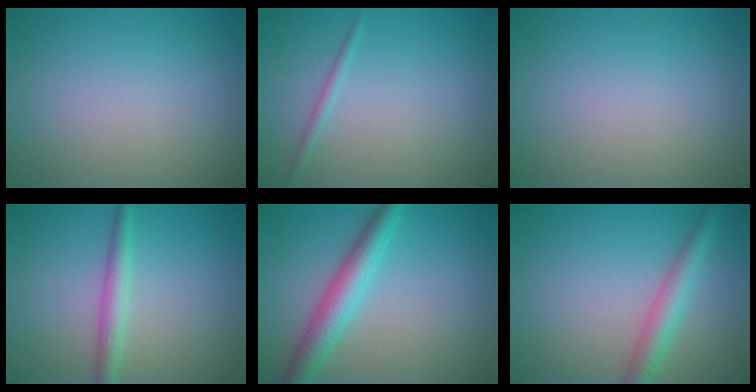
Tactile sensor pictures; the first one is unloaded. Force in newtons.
{"total": 0.8, "press": 0.8, "slide": 0.0}
{"total": 0.0}
{"total": 2.4, "press": 2.4, "slide": 0.0}
{"total": 4.6, "press": 4.6, "slide": 0.1}
{"total": 3.4, "press": 3.4, "slide": 0.1}